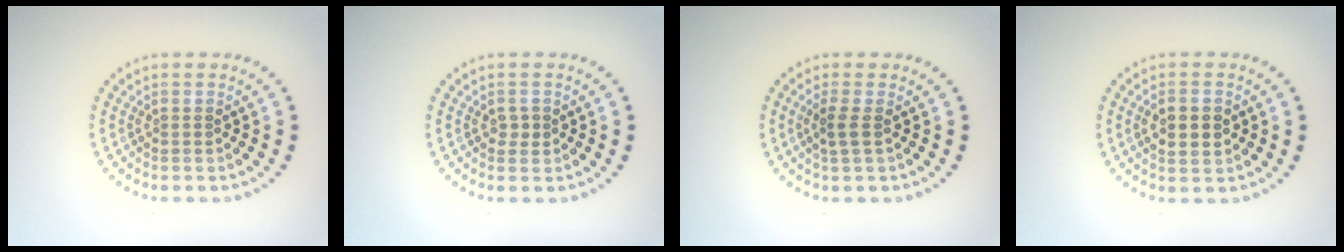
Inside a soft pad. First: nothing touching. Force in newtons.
{"total": 1.0, "press": 1.0, "slide": 0.2}
{"total": 1.5, "press": 1.3, "slide": 0.8}
{"total": 3.1, "press": 3.1, "slide": 0.2}